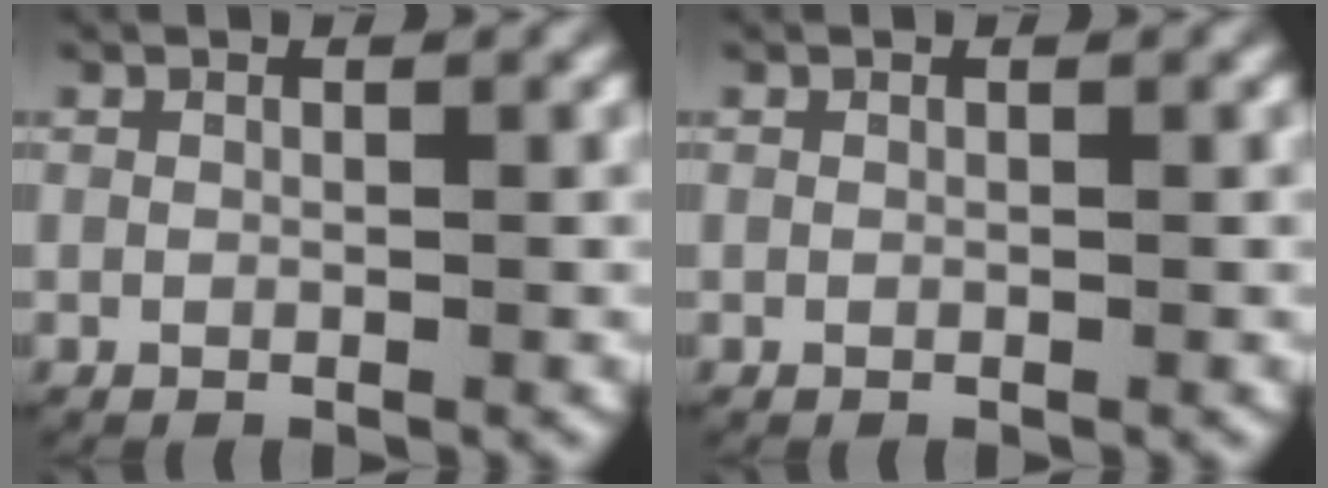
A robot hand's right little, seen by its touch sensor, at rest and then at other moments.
{"total": 0.0}